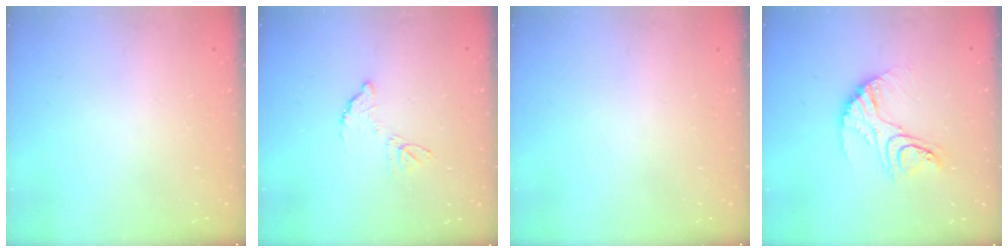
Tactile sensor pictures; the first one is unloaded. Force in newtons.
{"total": 6.8, "press": 6.8, "slide": 0.3}
{"total": 0.0}
{"total": 13.7, "press": 13.6, "slide": 1.1}